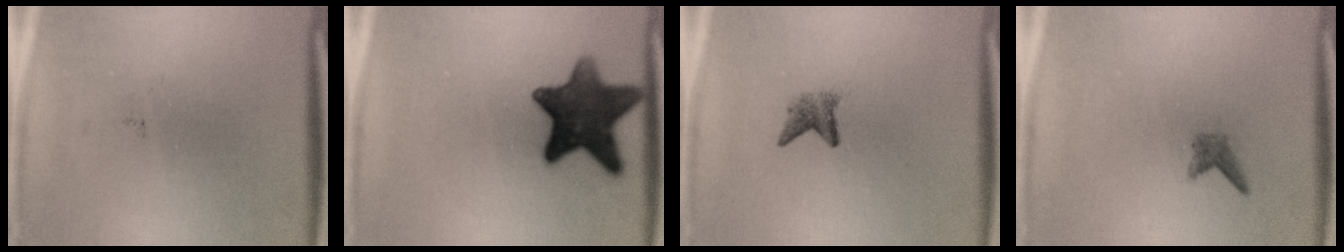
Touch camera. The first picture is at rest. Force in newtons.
{"total": 12.7}
{"total": 2.0}
{"total": 1.2}